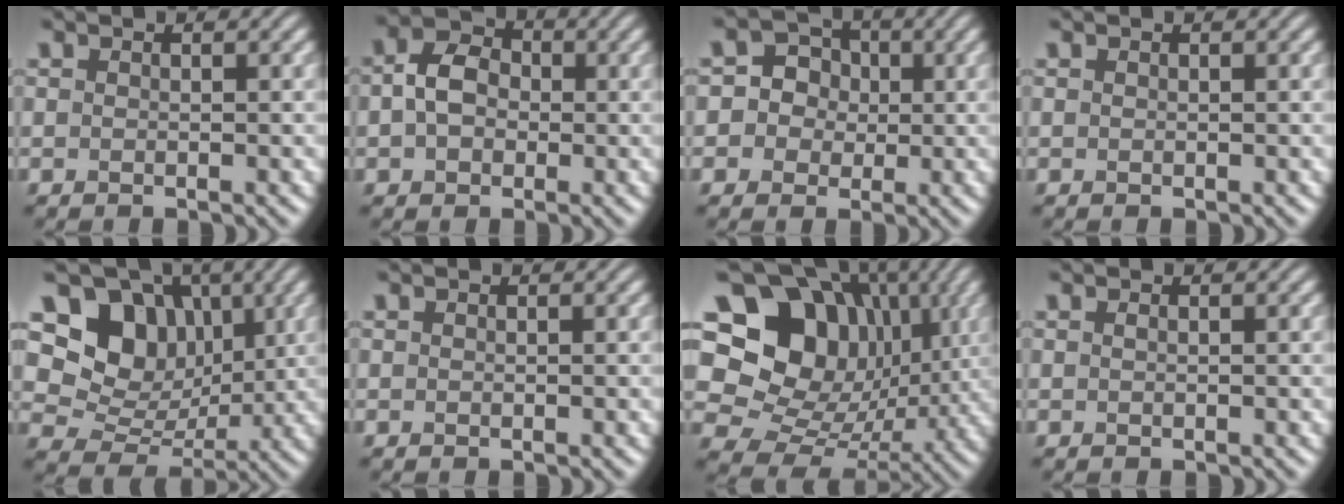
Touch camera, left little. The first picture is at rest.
{"total": 4.3, "force": [0.1, 3.3, 2.7], "torque": [-0.056, 0.007, -0.009]}
{"total": 4.2, "force": [0.5, 3.9, 1.3], "torque": [0.001, 0.018, -0.011]}
{"total": 0.0}
{"total": 9.2, "force": [3.3, 7.1, 4.8], "torque": [-0.088, 0.005, 0.046]}
{"total": 0.0}
{"total": 17.8, "force": [5.9, 13.9, 9.3], "torque": [-0.191, 0.061, 0.111]}
{"total": 0.0}